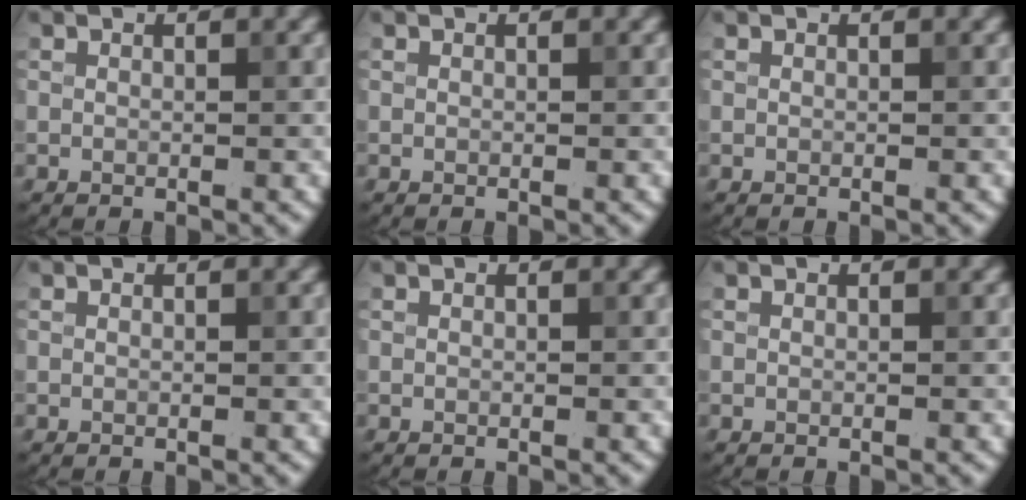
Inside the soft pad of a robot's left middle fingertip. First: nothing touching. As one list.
[{"total": 0.0}, {"total": 0.0}, {"total": 0.0}, {"total": 0.0}, {"total": 0.0}]